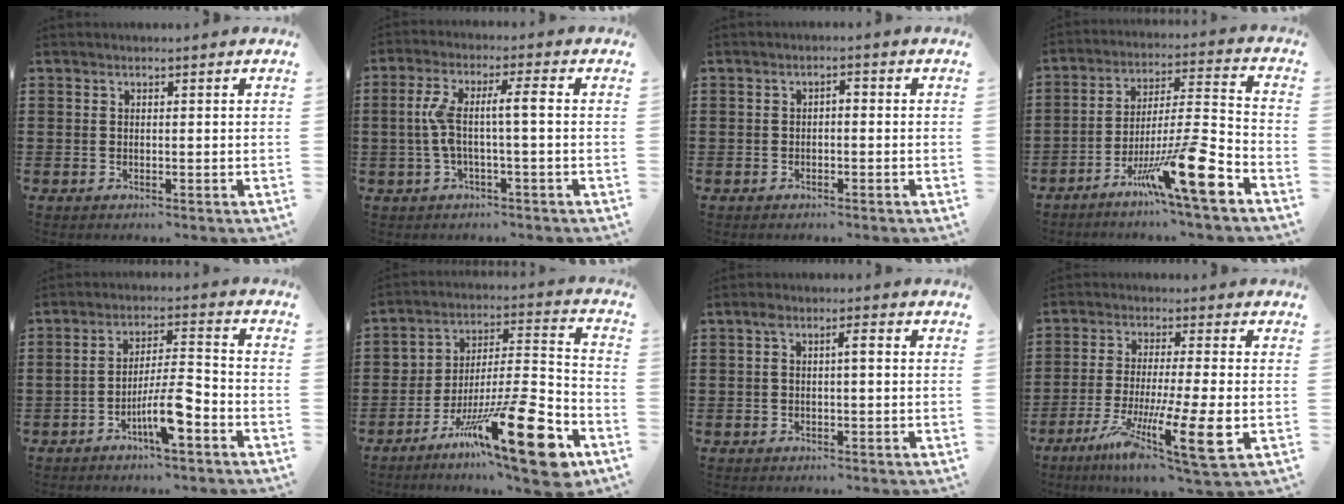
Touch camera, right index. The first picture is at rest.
{"total": 6.4, "force": [-0.5, 0.8, 6.3], "torque": [-0.137, -0.005, -0.021]}
{"total": 1.1, "force": [-0.9, 0.3, 0.6], "torque": [-0.015, 0.000, -0.019]}
{"total": 15.6, "force": [-9.4, 1.7, 12.4], "torque": [-0.199, 0.014, -0.156]}
{"total": 8.0, "force": [-3.9, 1.6, 6.8], "torque": [-0.130, -0.001, -0.073]}
{"total": 19.9, "force": [-12.0, 3.3, 15.6], "torque": [-0.247, 0.042, -0.185]}
{"total": 2.5, "force": [0.1, 0.7, 2.4], "torque": [-0.046, 0.006, -0.002]}
{"total": 12.5, "force": [-5.1, 1.2, 11.4], "torque": [-0.222, -0.010, -0.090]}